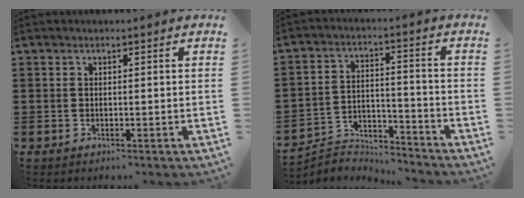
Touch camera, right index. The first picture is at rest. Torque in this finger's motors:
{"motor_torque": [-1.69, 0.45, -0.70, -0.21]}